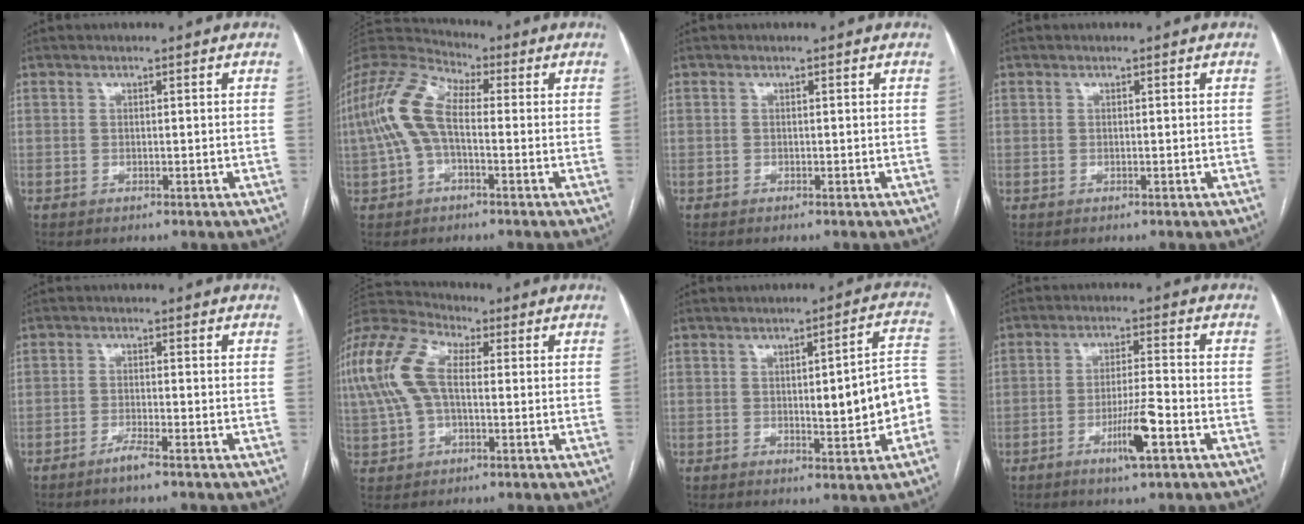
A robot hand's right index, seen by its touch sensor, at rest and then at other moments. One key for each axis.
{"total": 11.8, "fx": 0.1, "fy": 5.7, "fz": 10.3, "tx": -0.235, "ty": 0.041, "tz": -0.003}
{"total": 0.0}
{"total": 0.0}
{"total": 2.3, "fx": -1.8, "fy": -0.4, "fz": 1.4, "tx": -0.035, "ty": -0.003, "tz": -0.038}
{"total": 12.7, "fx": 1.7, "fy": 6.6, "fz": 10.7, "tx": -0.258, "ty": 0.044, "tz": 0.030}
{"total": 9.9, "fx": -1.6, "fy": 1.8, "fz": 9.6, "tx": -0.113, "ty": 0.023, "tz": -0.015}
{"total": 6.6, "fx": -3.1, "fy": 0.1, "fz": 5.9, "tx": -0.107, "ty": -0.008, "tz": -0.055}